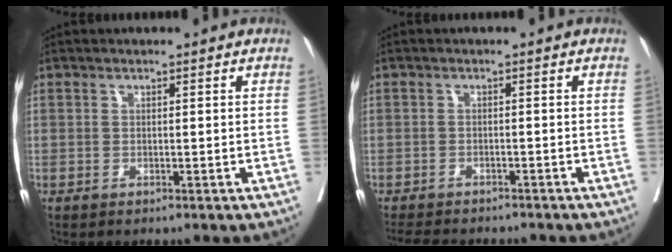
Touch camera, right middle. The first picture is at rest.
{"total": 7.9, "force": [-7.1, 2.2, 2.7], "torque": [-0.045, -0.008, -0.100]}